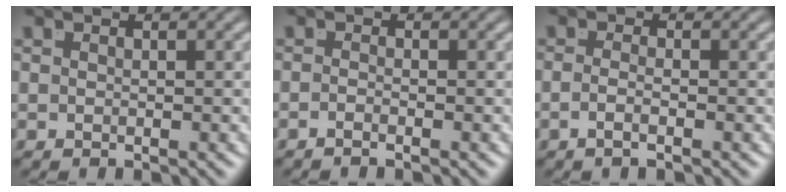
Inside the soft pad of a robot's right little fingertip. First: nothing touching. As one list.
[{"total": 1.4, "force": [-1.2, -0.6, 0.5], "torque": [-0.007, -0.005, -0.021]}, {"total": 2.0, "force": [-1.3, -0.5, 1.4], "torque": [-0.030, -0.010, -0.019]}]